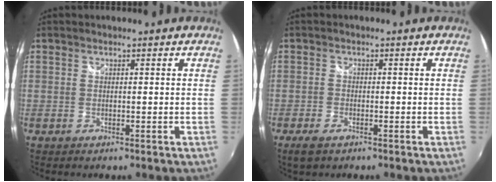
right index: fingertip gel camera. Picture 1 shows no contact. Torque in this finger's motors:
{"motor_torque": [0.27, -0.26, 0.11, 0.02]}